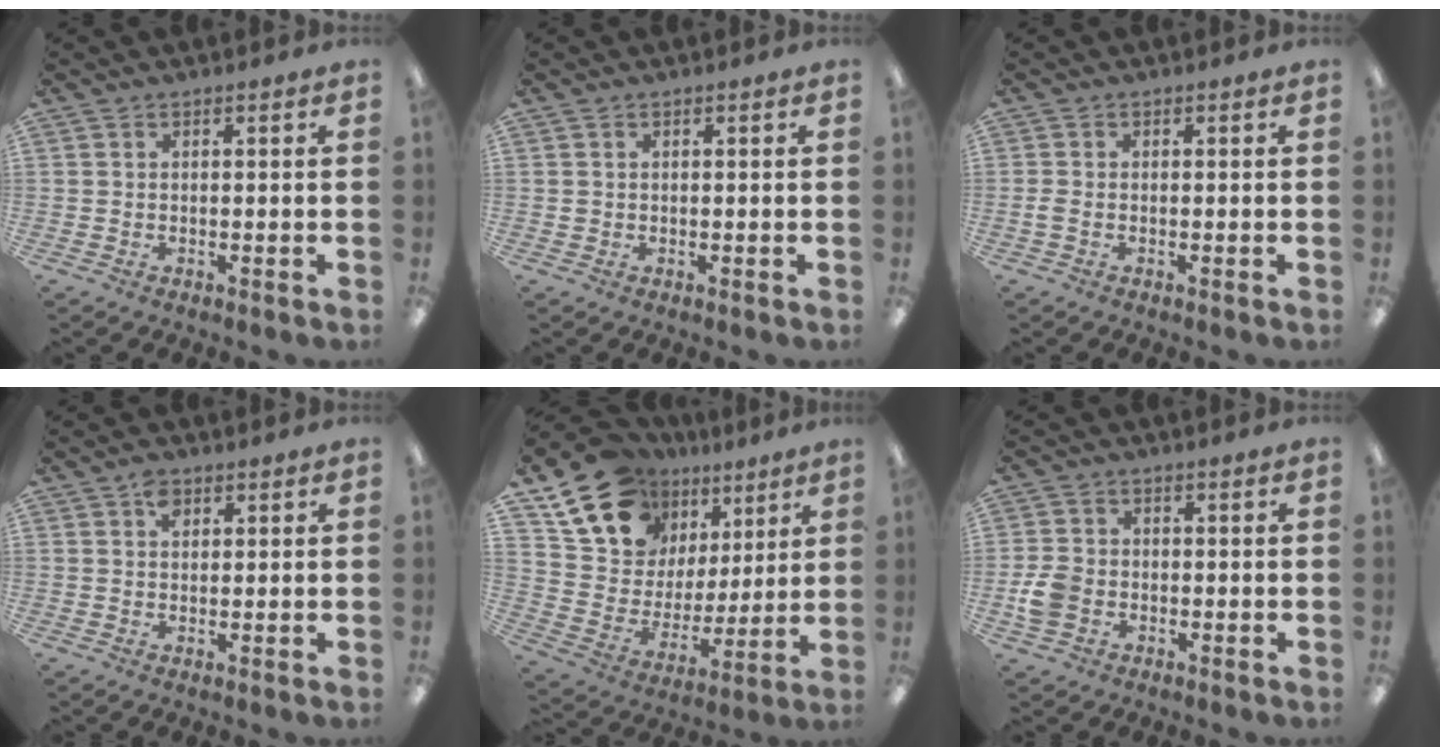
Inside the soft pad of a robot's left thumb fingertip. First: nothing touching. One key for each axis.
{"total": 0.8, "fx": 0.1, "fy": 0.8, "fz": 0.1, "tx": -0.002, "ty": 0.005, "tz": 0.001}
{"total": 1.4, "fx": -0.4, "fy": 0.8, "fz": 1.1, "tx": -0.019, "ty": 0.002, "tz": -0.007}
{"total": 3.1, "fx": 1.6, "fy": 2.2, "fz": 1.6, "tx": -0.027, "ty": 0.000, "tz": 0.028}
{"total": 18.4, "fx": 12.2, "fy": 12.1, "fz": 6.4, "tx": -0.133, "ty": -0.071, "tz": 0.230}
{"total": 6.1, "fx": -1.7, "fy": 4.8, "fz": 3.3, "tx": -0.066, "ty": 0.013, "tz": -0.028}